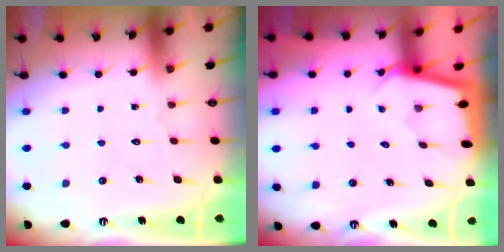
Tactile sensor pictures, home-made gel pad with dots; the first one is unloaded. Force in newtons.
{"total": 1.9, "press": 1.9, "slide": 0.2}